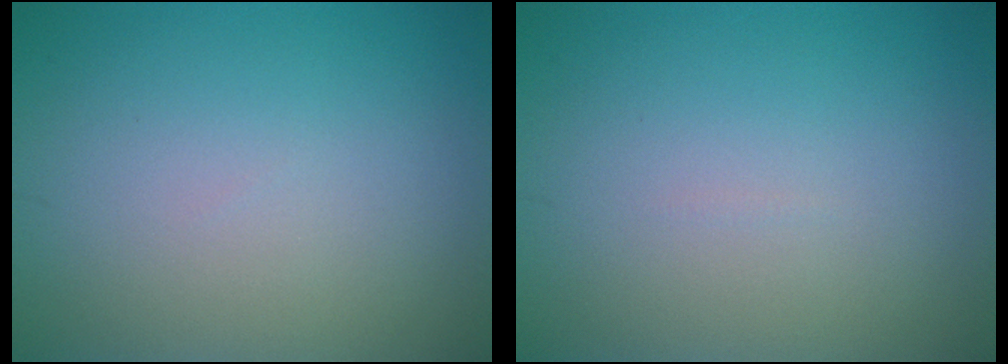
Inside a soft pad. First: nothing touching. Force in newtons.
{"total": 0.0}